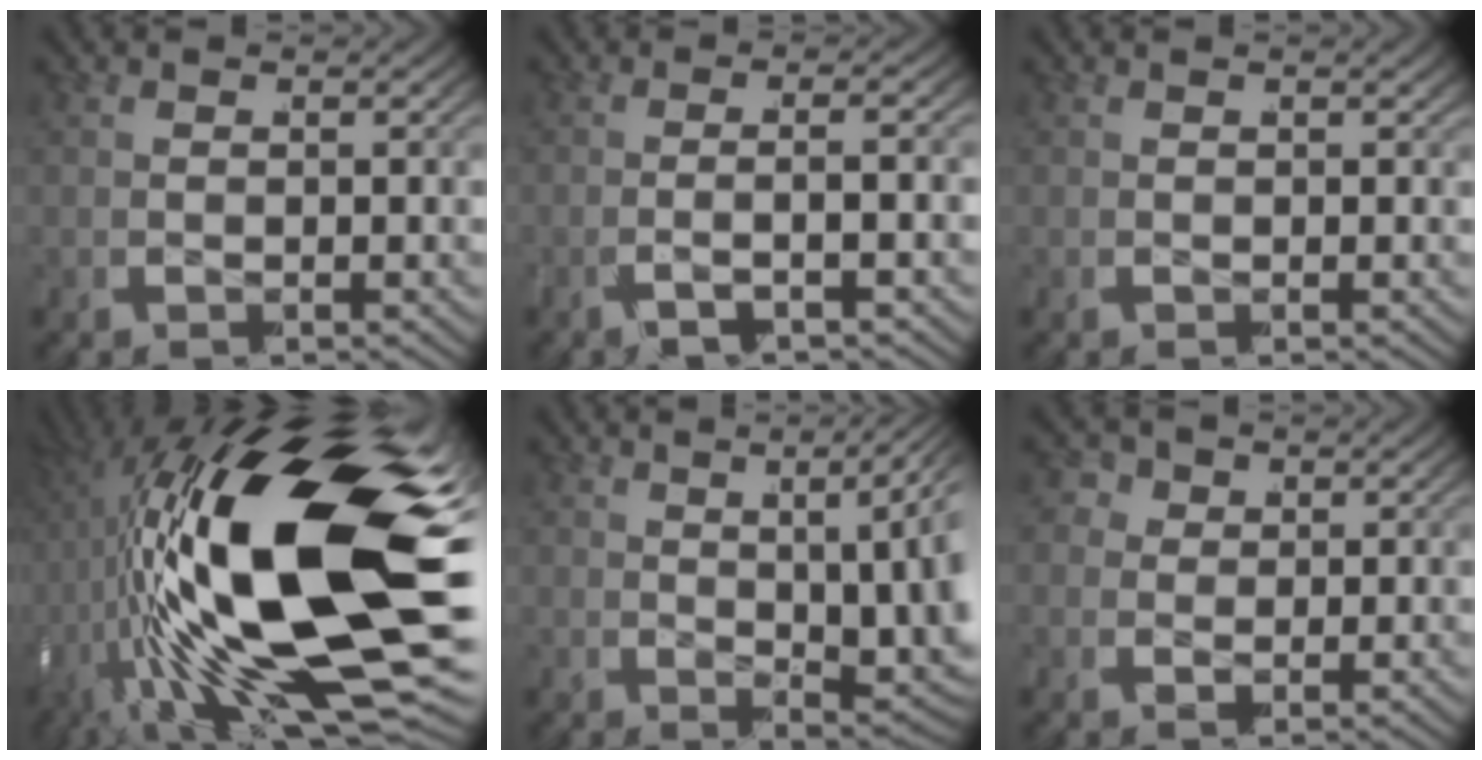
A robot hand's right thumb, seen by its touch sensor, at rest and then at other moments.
{"total": 2.5, "force": [-1.6, 0.1, 1.9], "torque": [-0.055, 0.008, -0.033]}
{"total": 0.0}
{"total": 28.0, "force": [-0.6, 13.1, 24.7], "torque": [-0.474, -0.024, 0.017]}
{"total": 8.7, "force": [0.2, 3.4, 8.0], "torque": [-0.114, 0.002, 0.012]}
{"total": 3.3, "force": [0.4, 3.1, 1.2], "torque": [-0.038, -0.017, 0.009]}